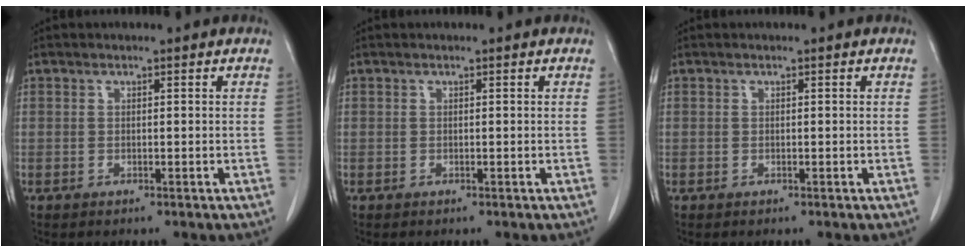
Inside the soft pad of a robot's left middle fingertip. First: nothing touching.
{"total": 0.0}
{"total": 0.0}